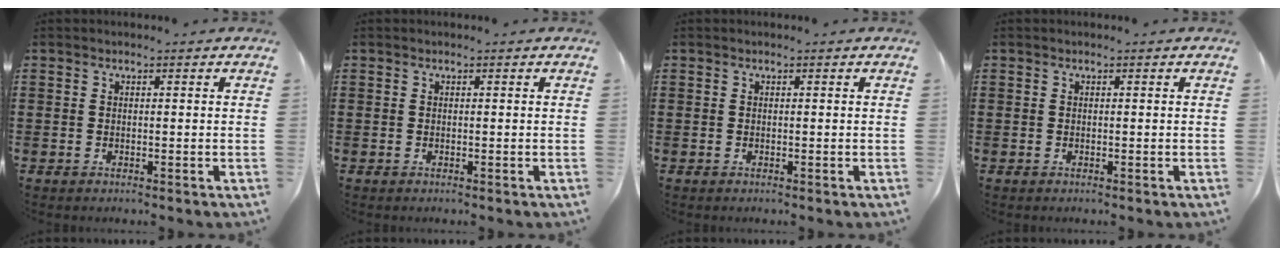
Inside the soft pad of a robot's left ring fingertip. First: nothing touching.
{"total": 0.0}
{"total": 0.0}
{"total": 0.0}